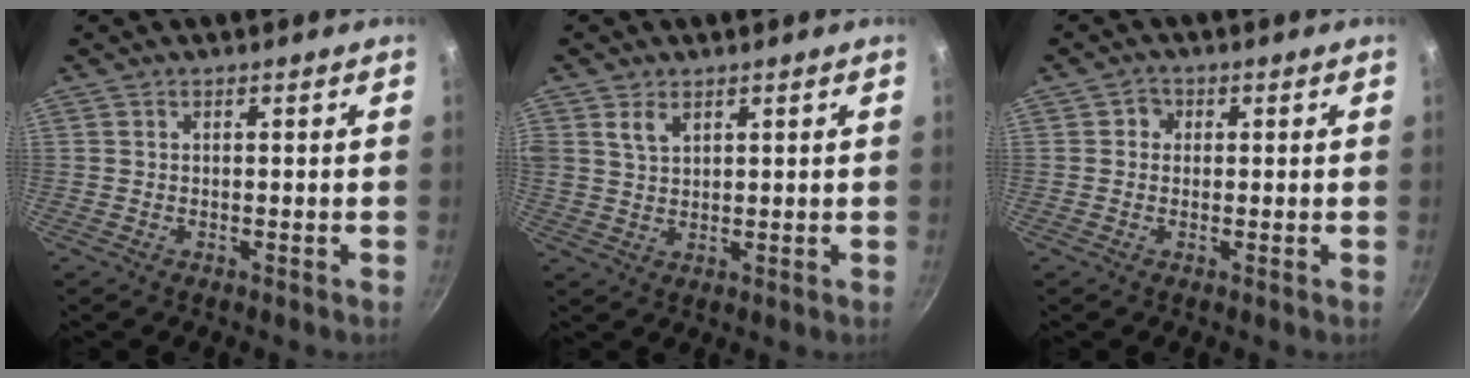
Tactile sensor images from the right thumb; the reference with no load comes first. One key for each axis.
{"total": 3.7, "fx": 2.0, "fy": 2.2, "fz": 2.2, "tx": -0.035, "ty": -0.008, "tz": 0.040}
{"total": 2.1, "fx": 0.2, "fy": 2.0, "fz": 0.6, "tx": 0.004, "ty": 0.000, "tz": -0.003}